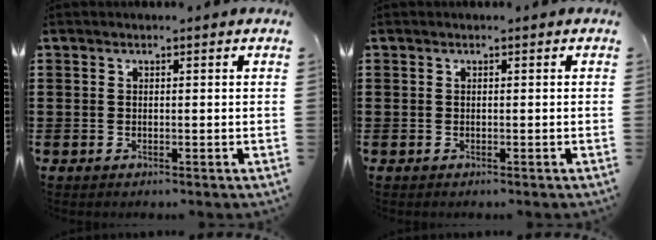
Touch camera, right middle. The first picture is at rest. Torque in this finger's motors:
{"motor_torque": [0.24, -0.18, 0.01, 0.01]}